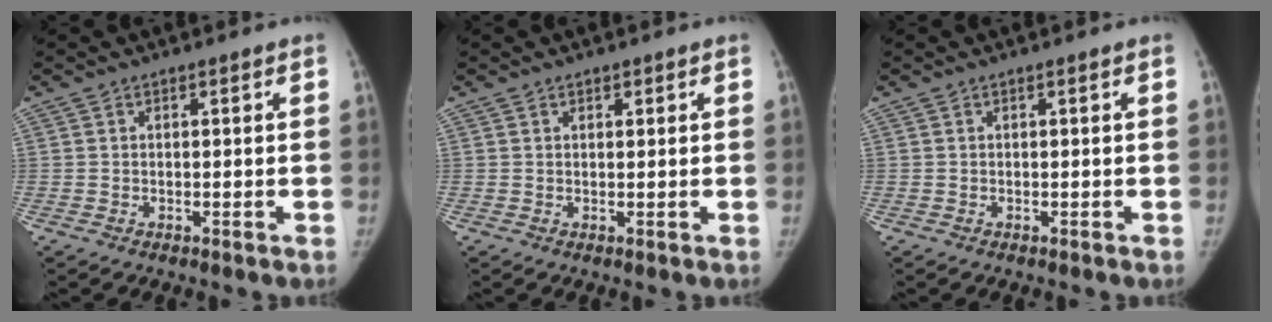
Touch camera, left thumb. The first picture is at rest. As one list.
[{"total": 0.9, "force": [0.7, 0.6, 0.3], "torque": [0.004, -0.004, 0.007]}, {"total": 0.0}]